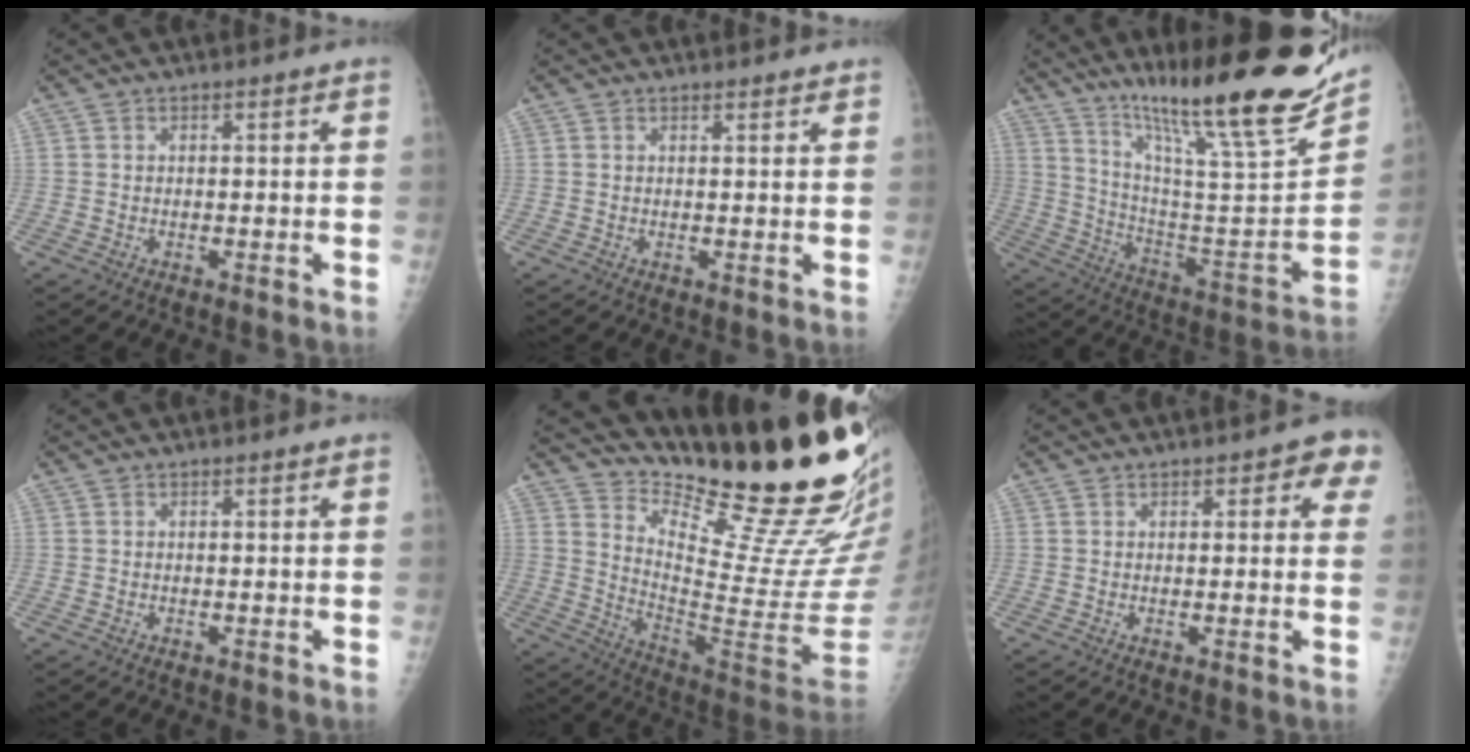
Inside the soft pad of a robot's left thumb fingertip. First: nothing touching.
{"total": 1.6, "force": [1.5, 0.4, 0.5], "torque": [0.001, -0.005, 0.019]}
{"total": 29.4, "force": [20.6, 3.7, 20.6], "torque": [-0.306, -0.095, 0.328]}
{"total": 0.0}
{"total": 25.8, "force": [20.8, 4.0, 14.8], "torque": [-0.192, -0.179, 0.303]}
{"total": 4.7, "force": [2.3, 2.4, 3.4], "torque": [-0.004, -0.003, 0.018]}